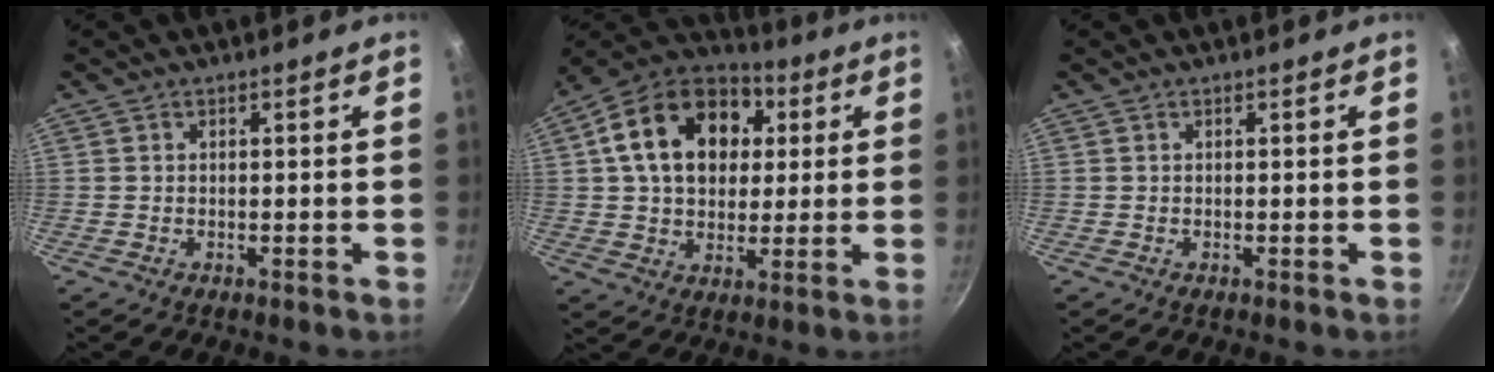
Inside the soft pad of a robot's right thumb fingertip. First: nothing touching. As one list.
[{"total": 19.8, "force": [4.8, 14.2, 12.9], "torque": [-0.195, 0.021, 0.068]}, {"total": 0.0}]